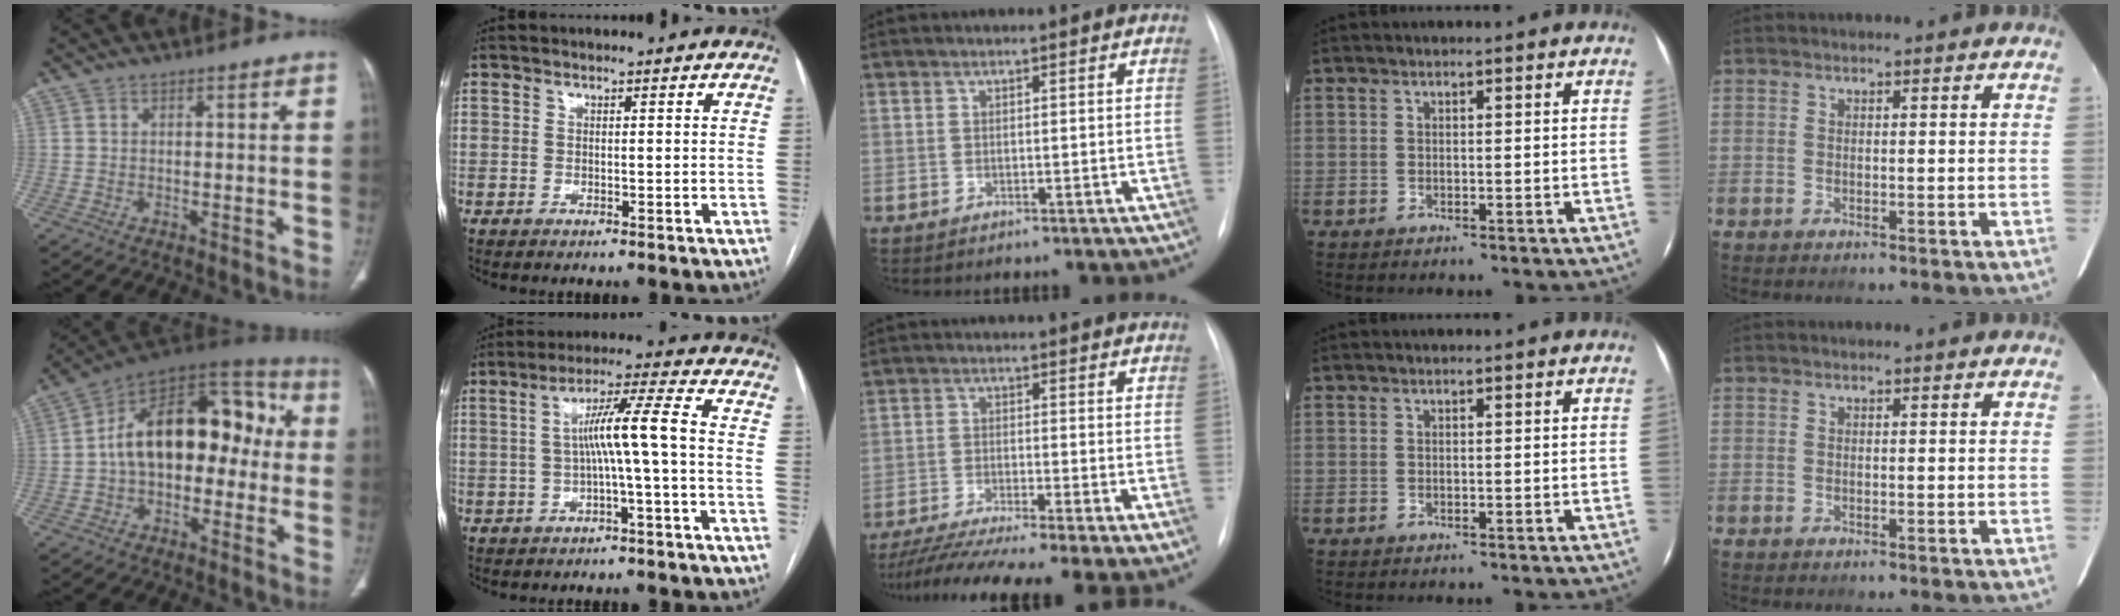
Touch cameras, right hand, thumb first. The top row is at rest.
{"thumb": {"total": 20.2, "force": [0.2, 12.4, 16.0], "torque": [-0.212, 0.059, -0.008]}, "index": {"total": 7.9, "force": [-0.8, -0.8, 7.9], "torque": [-0.136, 0.025, -0.011]}, "middle": {"total": 12.6, "force": [-8.6, 1.6, 9.1], "torque": [-0.160, -0.024, -0.142]}}